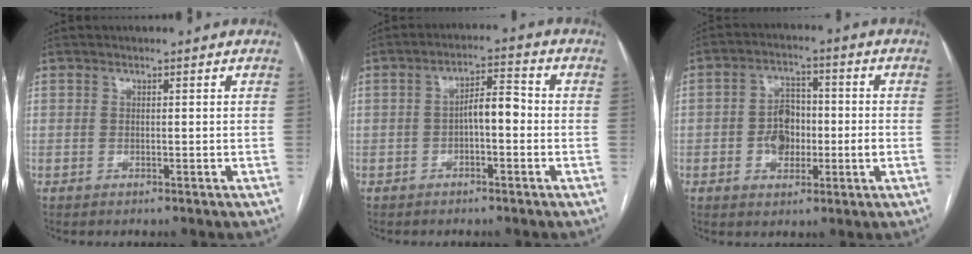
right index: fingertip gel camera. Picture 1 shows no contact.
{"total": 4.9, "force": [-0.8, 1.6, 4.5], "torque": [-0.075, 0.023, -0.013]}
{"total": 6.5, "force": [-1.0, 4.3, 4.8], "torque": [-0.089, 0.017, -0.013]}